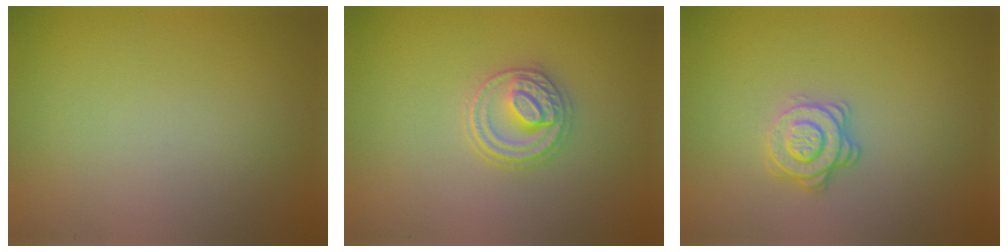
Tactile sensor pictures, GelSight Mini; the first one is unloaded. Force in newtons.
{"total": 3.2, "press": 3.0, "slide": 1.0}
{"total": 2.8, "press": 2.5, "slide": 1.2}